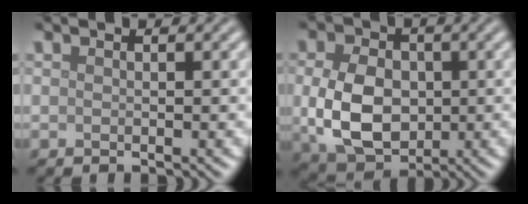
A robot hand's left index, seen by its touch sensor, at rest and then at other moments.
{"total": 7.4, "force": [-0.4, 5.3, 5.2], "torque": [-0.113, -0.007, -0.006]}